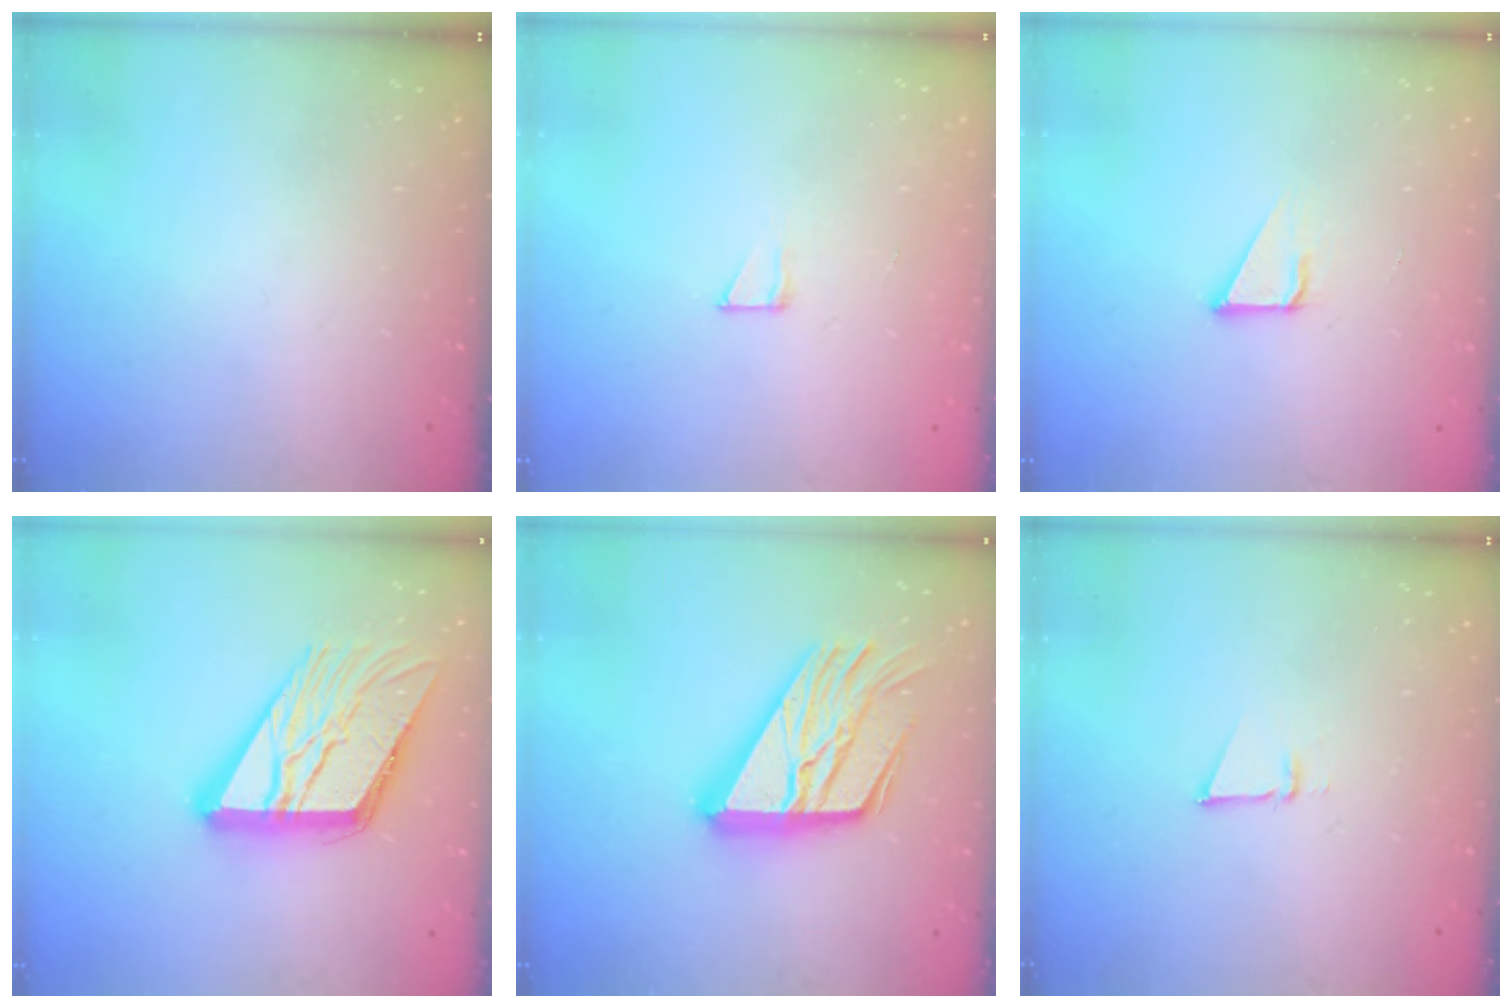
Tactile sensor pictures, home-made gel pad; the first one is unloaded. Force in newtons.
{"total": 2.6, "press": 2.6, "slide": 0.1}
{"total": 2.1, "press": 2.1, "slide": 0.0}
{"total": 19.0, "press": 18.9, "slide": 2.0}
{"total": 21.7, "press": 21.6, "slide": 2.2}
{"total": 2.6, "press": 2.5, "slide": 0.8}